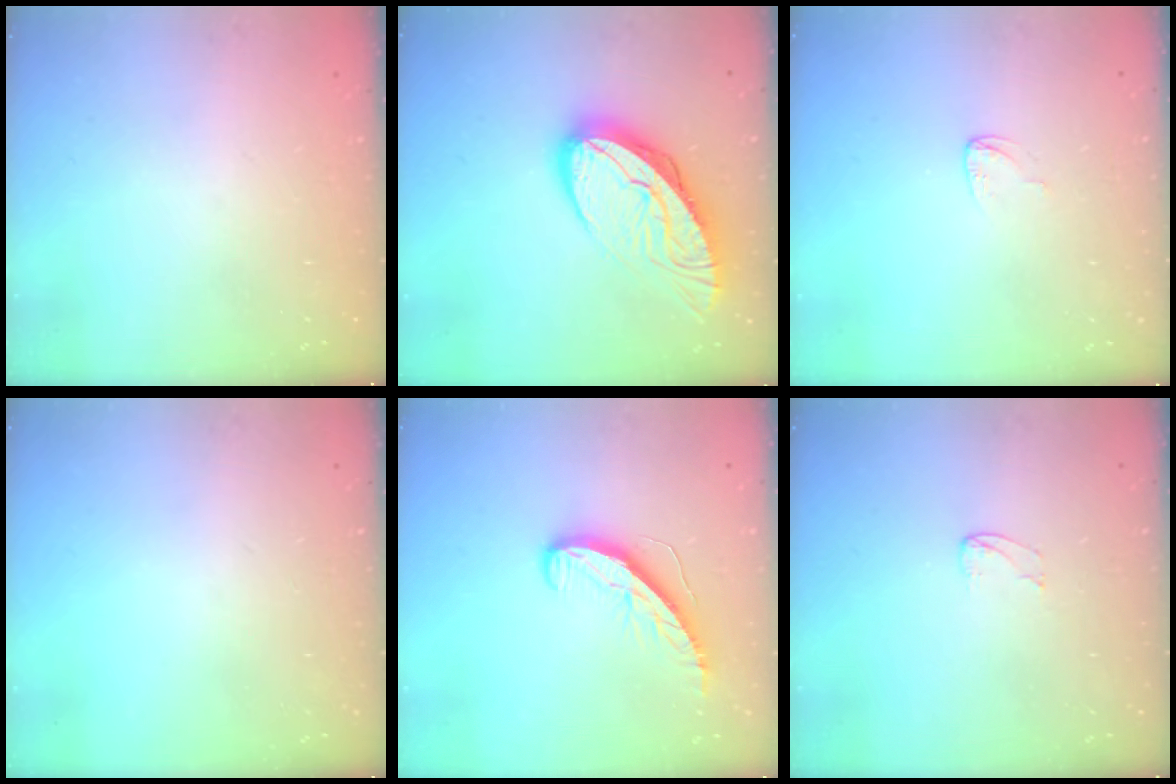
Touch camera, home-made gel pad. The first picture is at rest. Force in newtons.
{"total": 14.6, "press": 14.5, "slide": 1.4}
{"total": 3.6, "press": 3.6, "slide": 0.2}
{"total": 0.0}
{"total": 8.6, "press": 8.6, "slide": 0.5}
{"total": 2.9, "press": 2.9, "slide": 0.2}